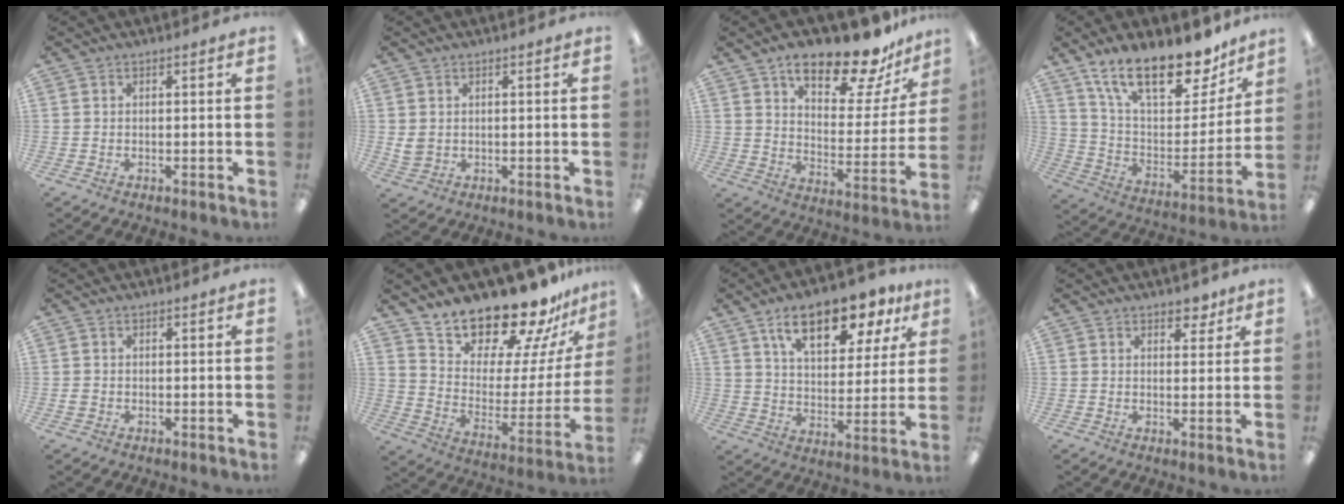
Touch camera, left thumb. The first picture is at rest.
{"total": 2.8, "force": [0.9, 2.3, 1.3], "torque": [-0.018, 0.000, 0.016]}
{"total": 17.5, "force": [13.6, 6.0, 9.4], "torque": [-0.137, -0.087, 0.227]}
{"total": 21.9, "force": [16.5, 8.3, 11.6], "torque": [-0.193, -0.108, 0.289]}
{"total": 1.0, "force": [-0.2, 0.9, 0.4], "torque": [-0.006, 0.004, -0.004]}
{"total": 19.8, "force": [18.1, 5.8, 5.6], "torque": [-0.092, -0.155, 0.312]}
{"total": 16.1, "force": [10.2, 7.3, 10.0], "torque": [-0.156, -0.039, 0.174]}
{"total": 3.9, "force": [2.9, 2.1, 1.4], "torque": [0.000, -0.011, 0.048]}